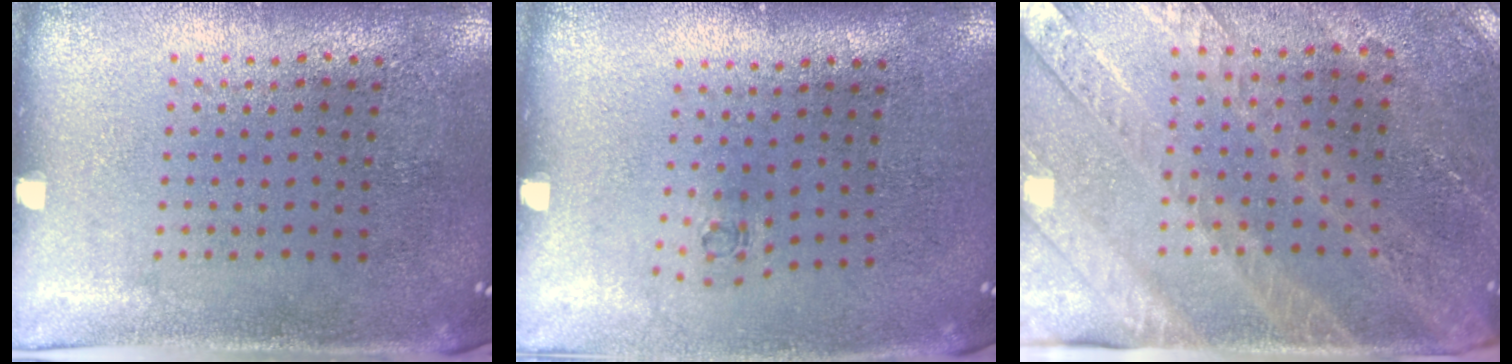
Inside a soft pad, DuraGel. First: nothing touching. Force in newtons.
{"total": 0.7, "press": 0.3, "slide": 0.6}
{"total": 2.9, "press": 2.7, "slide": 1.1}